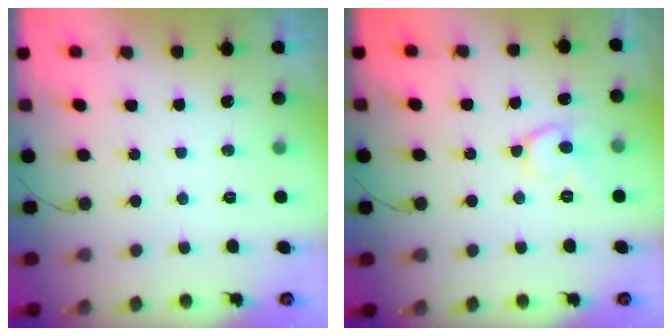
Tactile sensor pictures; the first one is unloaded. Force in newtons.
{"total": 9.6, "press": 9.6, "slide": 0.8}